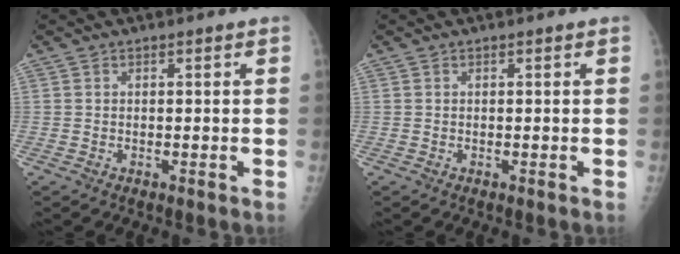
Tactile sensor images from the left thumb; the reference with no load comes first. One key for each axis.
{"total": 0.0}